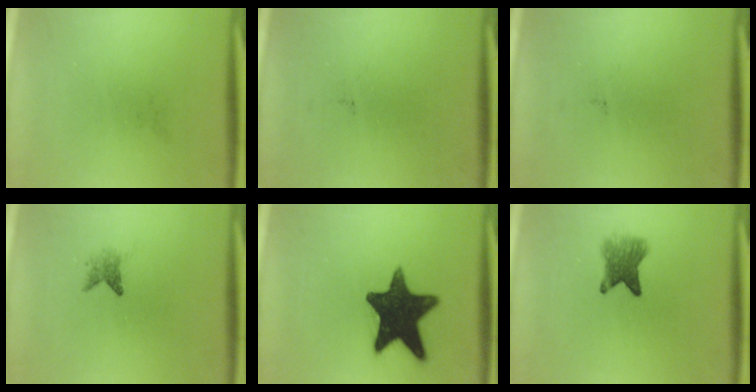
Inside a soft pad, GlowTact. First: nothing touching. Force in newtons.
{"total": 0.0}
{"total": 0.0}
{"total": 1.6}
{"total": 16.1}
{"total": 4.8}